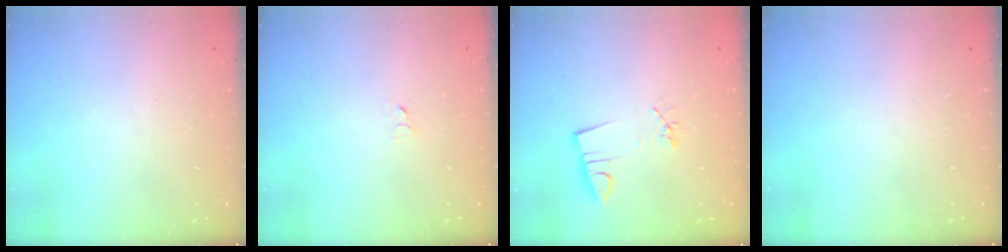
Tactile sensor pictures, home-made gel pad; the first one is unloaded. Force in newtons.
{"total": 2.5, "press": 2.5, "slide": 0.2}
{"total": 3.0, "press": 1.4, "slide": 2.6}
{"total": 0.0}